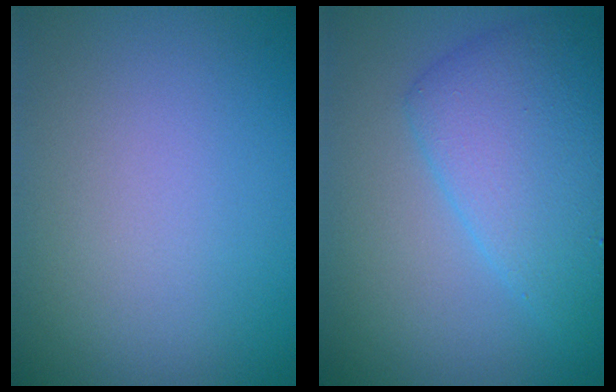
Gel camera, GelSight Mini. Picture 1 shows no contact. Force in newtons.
{"total": 5.7, "press": 5.7, "slide": 0.1}